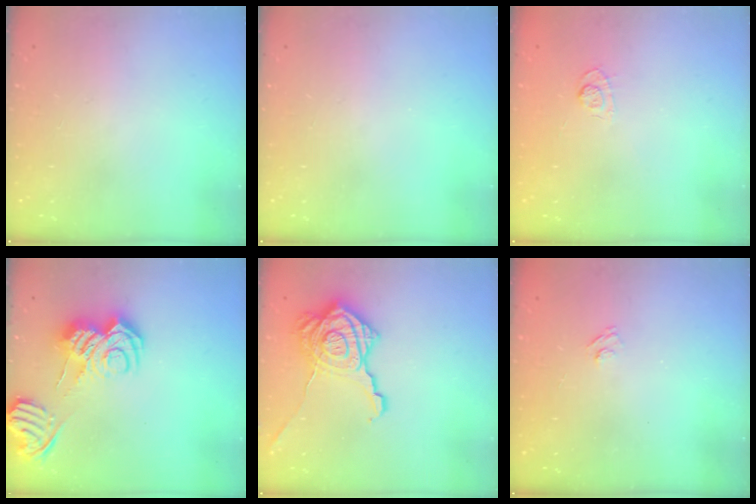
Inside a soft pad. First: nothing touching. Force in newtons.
{"total": 0.0}
{"total": 3.5, "press": 3.1, "slide": 1.6}
{"total": 13.6, "press": 13.6, "slide": 1.5}
{"total": 22.9, "press": 22.9, "slide": 1.3}
{"total": 2.7, "press": 2.5, "slide": 0.9}